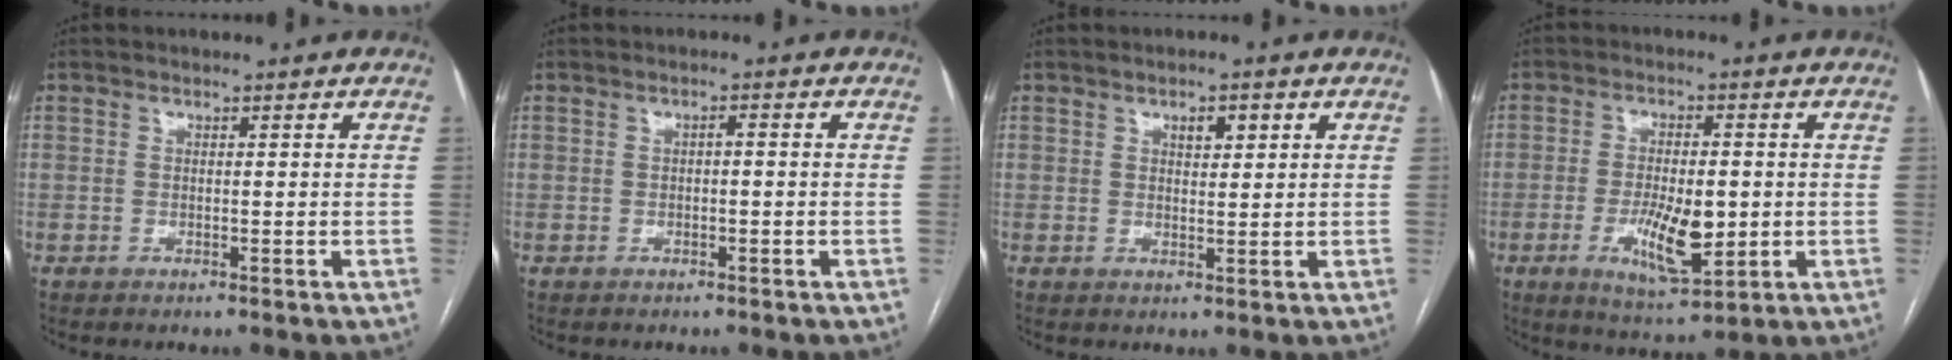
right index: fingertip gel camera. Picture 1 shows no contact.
{"total": 0.8, "force": [-0.1, 0.3, 0.8], "torque": [-0.012, 0.004, -0.003]}
{"total": 2.6, "force": [1.3, 1.1, 2.0], "torque": [-0.032, 0.002, 0.020]}
{"total": 9.2, "force": [-1.7, 3.0, 8.6], "torque": [-0.156, -0.012, -0.021]}